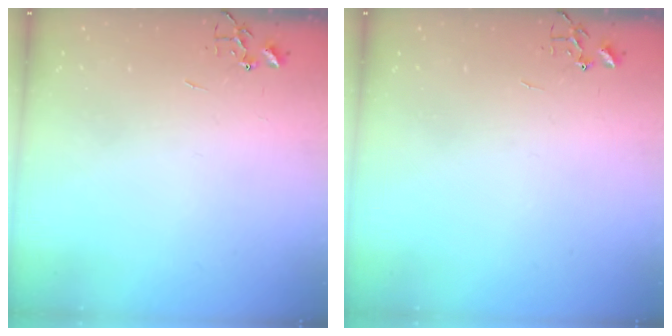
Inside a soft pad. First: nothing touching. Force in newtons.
{"total": 0.0}